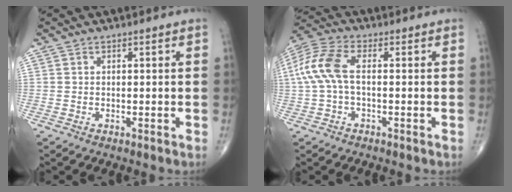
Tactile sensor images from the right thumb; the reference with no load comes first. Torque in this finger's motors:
{"motor_torque": [-0.21, 0.67, 1.05, -0.01, 0.16]}